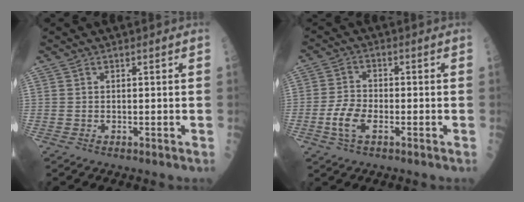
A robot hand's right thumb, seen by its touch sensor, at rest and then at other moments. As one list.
[{"total": 5.7, "force": [-2.2, 2.8, 4.4], "torque": [-0.090, 0.013, -0.044]}]